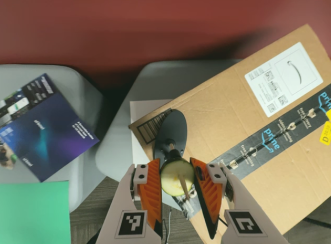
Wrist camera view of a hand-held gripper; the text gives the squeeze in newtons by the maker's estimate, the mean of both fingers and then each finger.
{"total": 12.5, "left": 12.3, "right": 12.7}